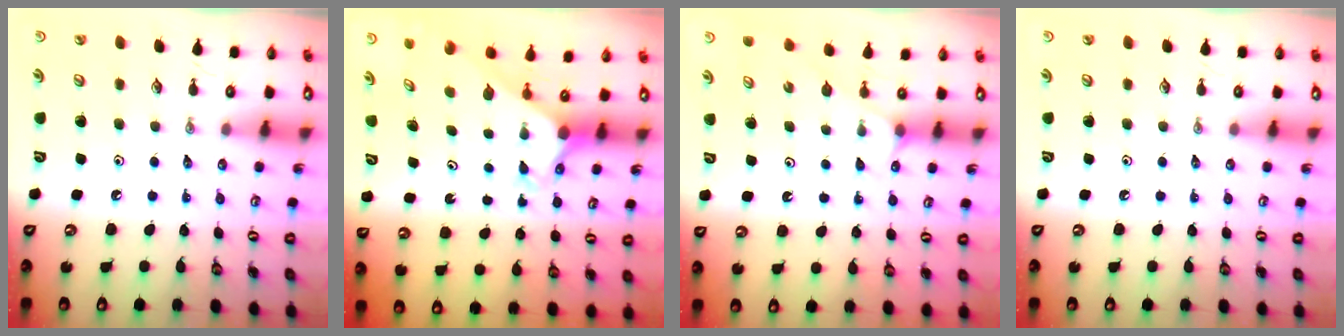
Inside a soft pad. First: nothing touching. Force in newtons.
{"total": 2.7, "press": 2.7, "slide": 0.1}
{"total": 2.9, "press": 2.8, "slide": 0.5}
{"total": 0.0}